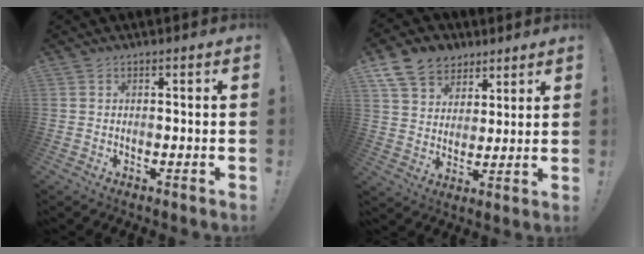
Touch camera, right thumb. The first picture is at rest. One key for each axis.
{"total": 11.8, "fx": 7.4, "fy": 8.5, "fz": 3.5, "tx": -0.058, "ty": -0.047, "tz": 0.148}